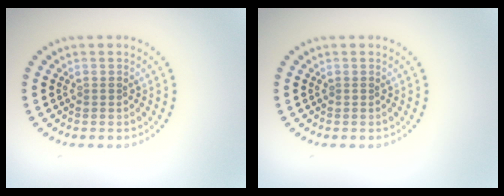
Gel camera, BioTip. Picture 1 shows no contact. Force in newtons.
{"total": 0.0}